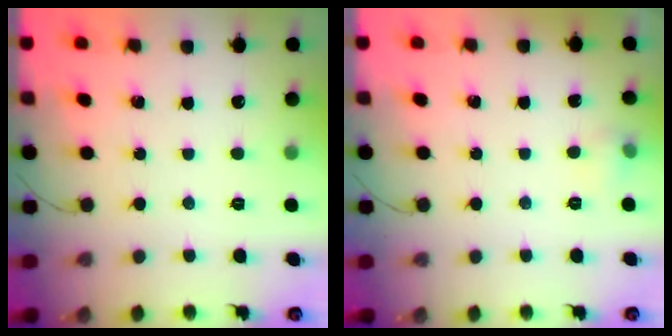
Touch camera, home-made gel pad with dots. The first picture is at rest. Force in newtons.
{"total": 4.0, "press": 3.7, "slide": 1.5}